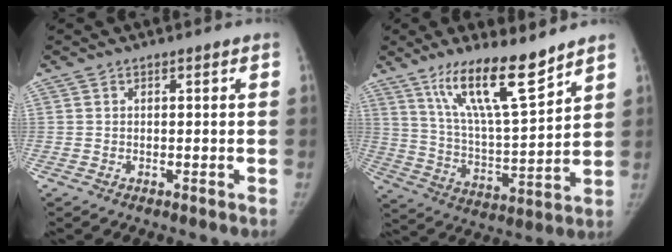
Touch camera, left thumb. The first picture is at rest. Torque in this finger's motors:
{"motor_torque": [0.26, 0.19, 1.50, -1.27, 0.12]}